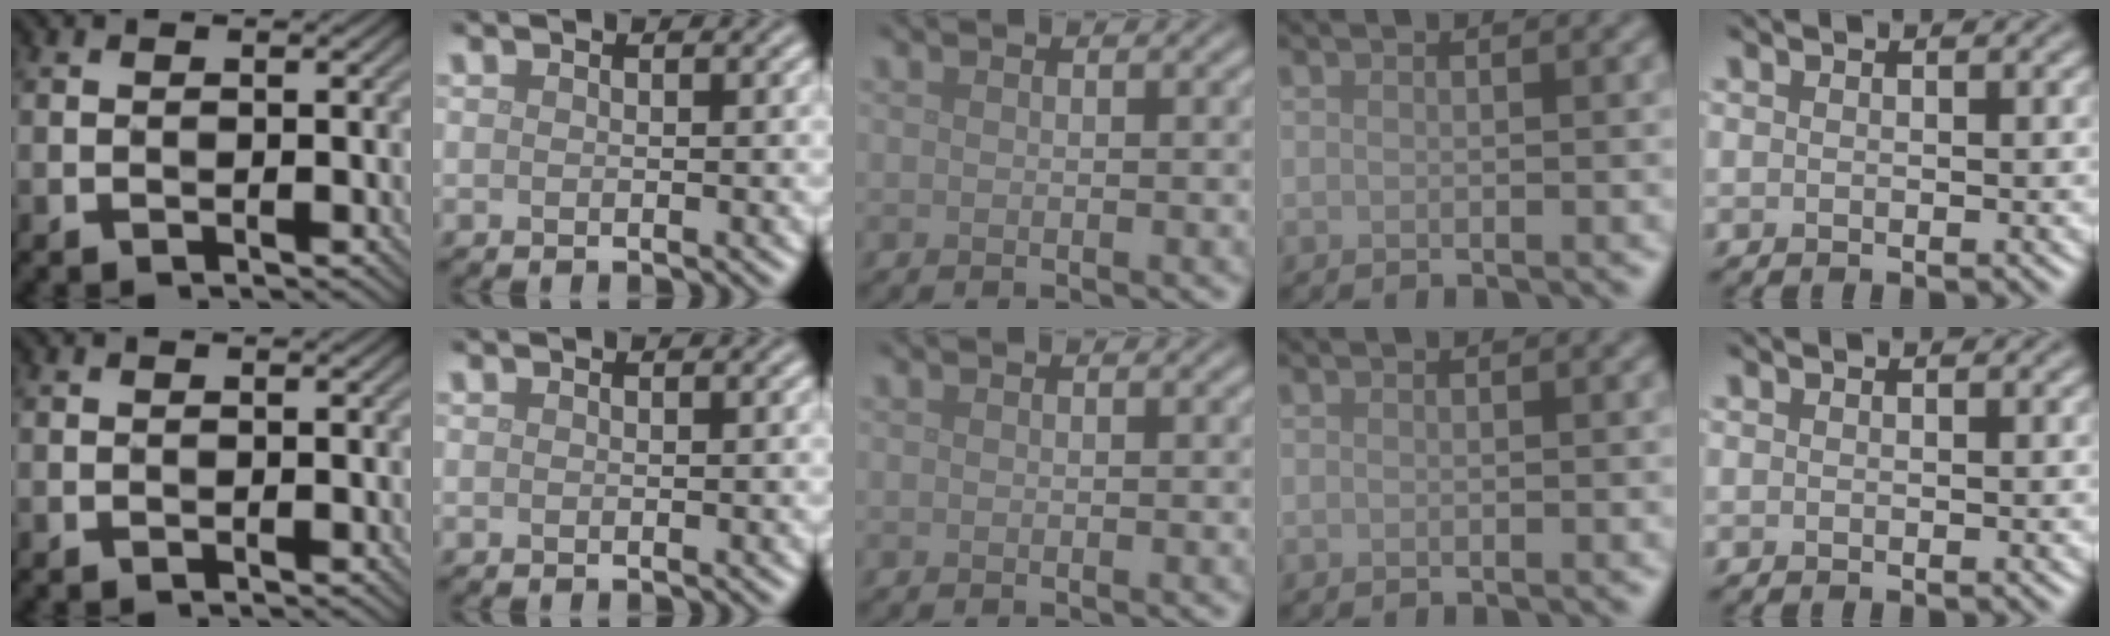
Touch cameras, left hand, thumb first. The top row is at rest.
{}